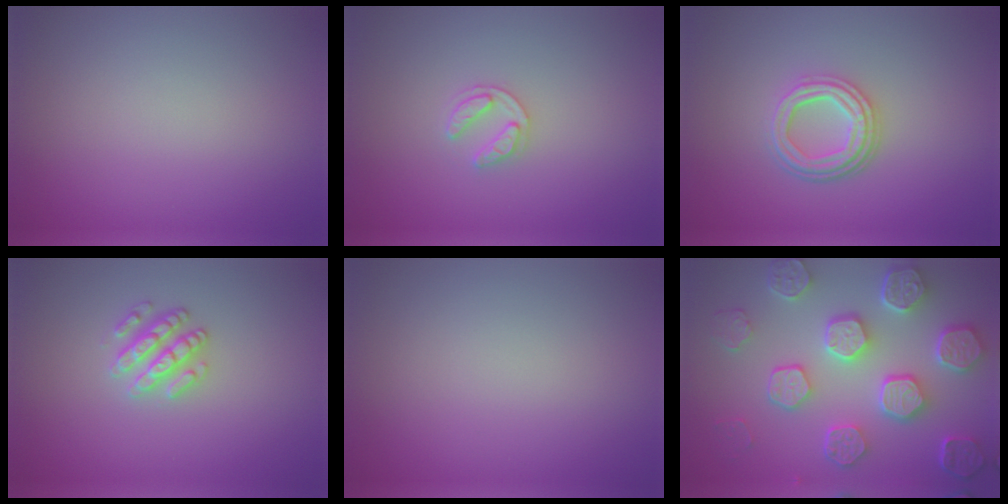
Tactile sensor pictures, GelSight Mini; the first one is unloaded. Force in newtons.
{"total": 1.8, "press": 1.8, "slide": 0.3}
{"total": 4.2, "press": 3.1, "slide": 2.7}
{"total": 2.6, "press": 2.5, "slide": 0.4}
{"total": 0.0}
{"total": 8.0, "press": 6.4, "slide": 4.7}